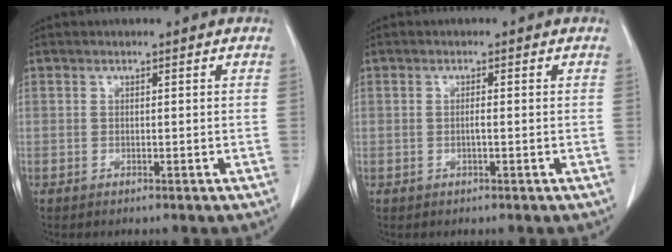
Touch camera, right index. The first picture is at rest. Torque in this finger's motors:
{"motor_torque": [-0.09, 0.00, -0.01, 0.00]}